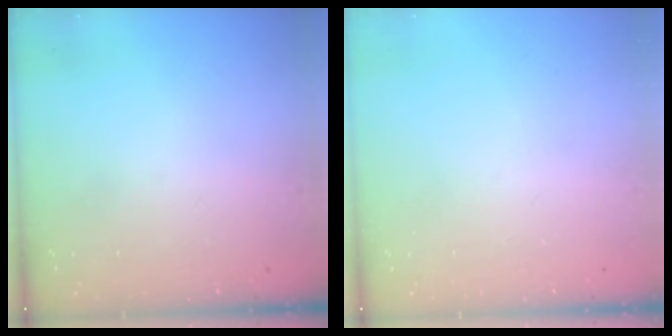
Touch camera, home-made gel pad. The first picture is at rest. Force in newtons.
{"total": 0.0}